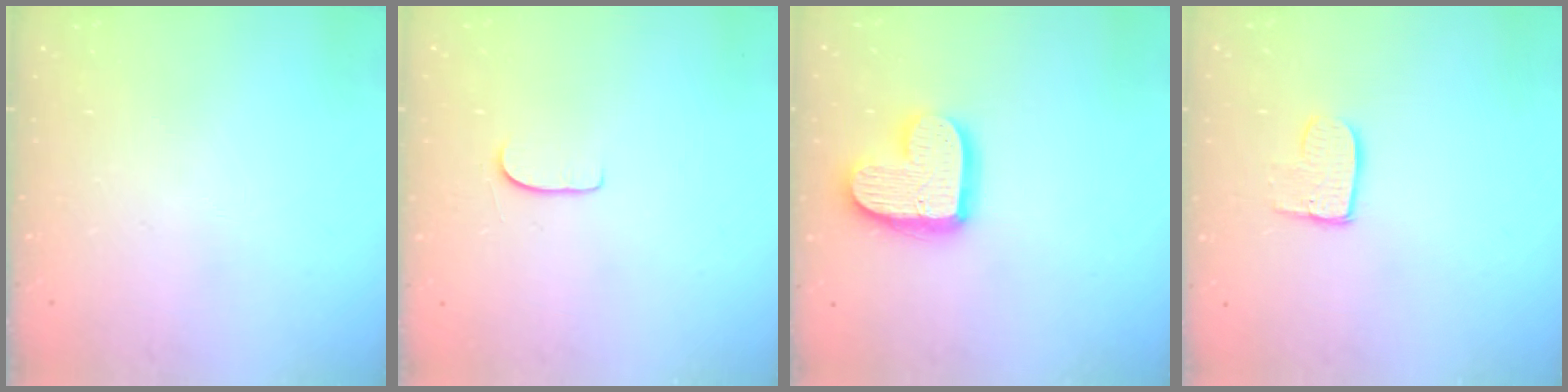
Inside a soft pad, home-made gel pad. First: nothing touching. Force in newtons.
{"total": 4.5, "press": 4.5, "slide": 0.4}
{"total": 15.6, "press": 15.5, "slide": 1.3}
{"total": 7.8, "press": 7.8, "slide": 0.5}